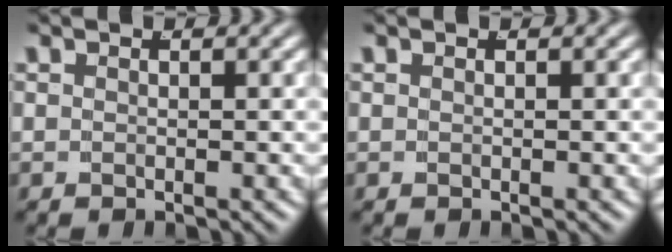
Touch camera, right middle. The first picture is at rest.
{"total": 0.0}